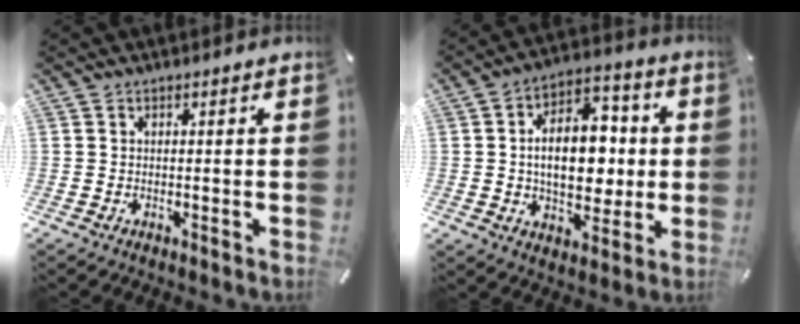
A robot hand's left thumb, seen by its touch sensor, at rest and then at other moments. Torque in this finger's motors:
{"motor_torque": [1.13, 1.21, 1.80, -0.14, 0.59]}